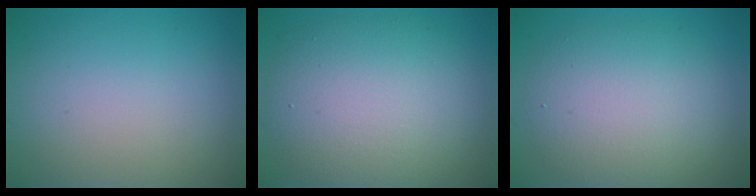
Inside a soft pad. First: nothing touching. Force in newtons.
{"total": 9.2, "press": 9.2, "slide": 0.4}
{"total": 6.3, "press": 6.3, "slide": 0.5}